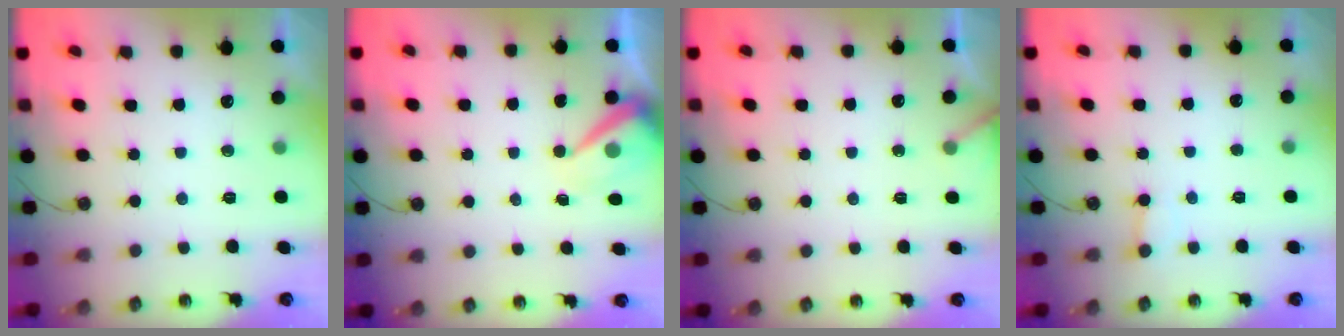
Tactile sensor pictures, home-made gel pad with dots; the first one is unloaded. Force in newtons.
{"total": 7.8, "press": 7.7, "slide": 0.6}
{"total": 2.3, "press": 2.3, "slide": 0.1}
{"total": 3.2, "press": 3.2, "slide": 0.2}